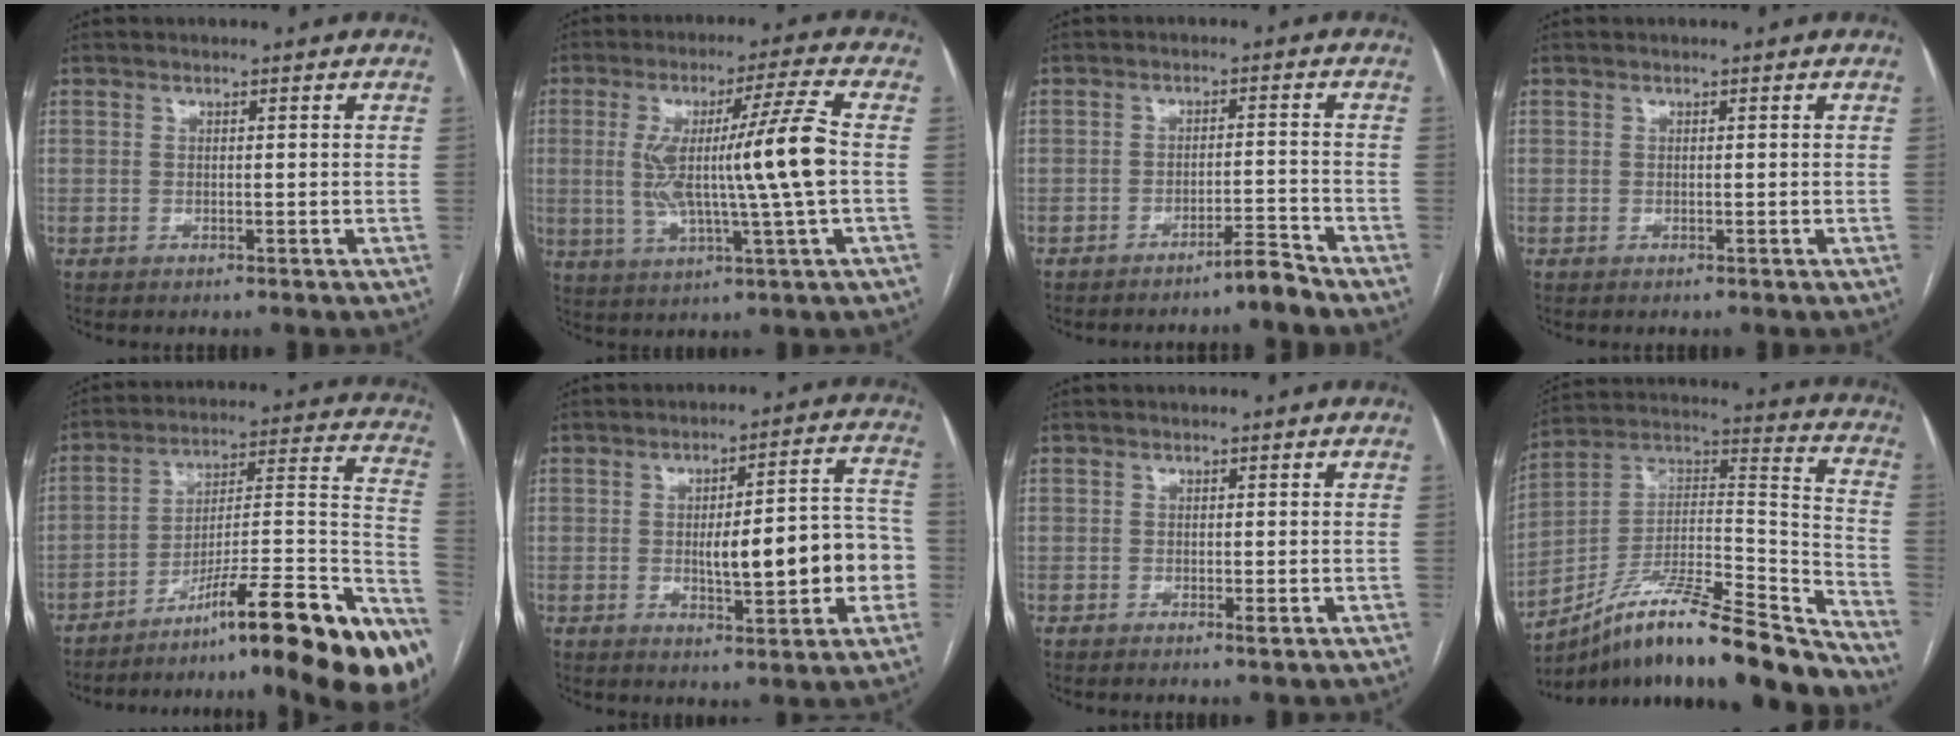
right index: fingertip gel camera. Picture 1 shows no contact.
{"total": 13.2, "force": [0.2, -0.9, 13.2], "torque": [-0.243, 0.005, 0.004]}
{"total": 3.4, "force": [-3.1, -0.6, 1.3], "torque": [-0.015, -0.008, -0.052]}
{"total": 0.0}
{"total": 27.1, "force": [-19.0, 1.4, 19.3], "torque": [-0.173, 0.024, -0.283]}
{"total": 12.9, "force": [-1.9, 3.1, 12.4], "torque": [-0.164, 0.027, -0.017]}
{"total": 0.6, "force": [-0.3, 0.0, 0.6], "torque": [-0.007, -0.001, -0.003]}
{"total": 23.7, "force": [-19.2, 2.7, 13.6], "torque": [-0.182, 0.035, -0.321]}